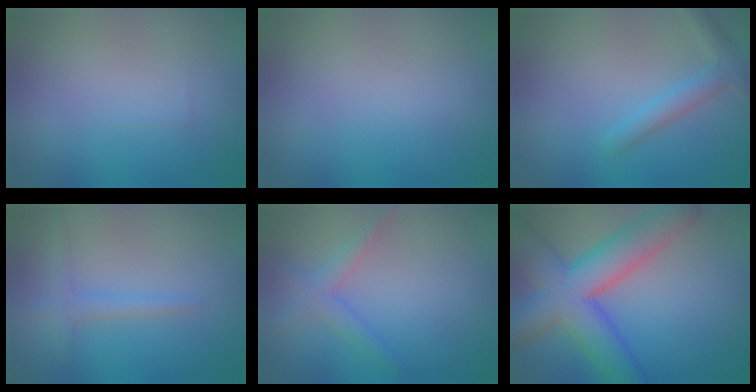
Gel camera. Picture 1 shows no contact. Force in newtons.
{"total": 0.0}
{"total": 2.5, "press": 2.5, "slide": 0.2}
{"total": 1.7, "press": 1.7, "slide": 0.1}
{"total": 2.1, "press": 2.1, "slide": 0.1}
{"total": 9.2, "press": 9.2, "slide": 0.2}